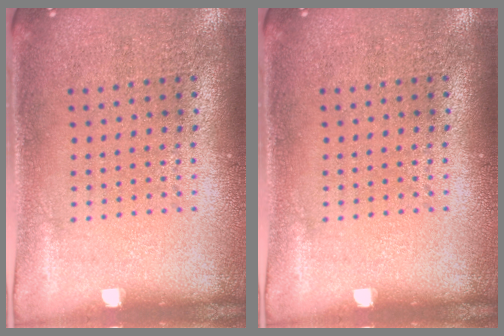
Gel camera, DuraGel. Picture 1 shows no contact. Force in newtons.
{"total": 0.0}